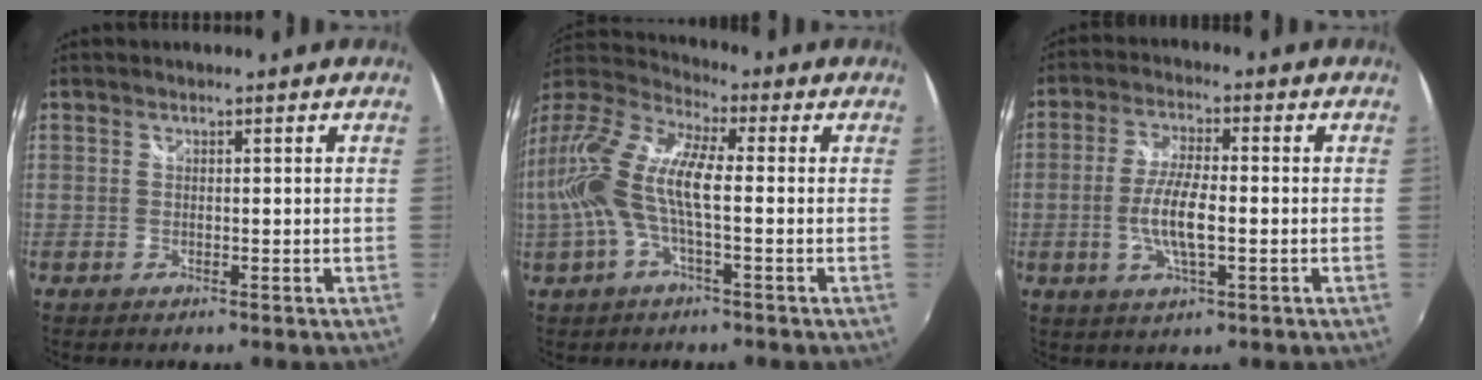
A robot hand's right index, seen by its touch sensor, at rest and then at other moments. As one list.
[{"total": 16.1, "force": [-0.4, 5.0, 15.2], "torque": [-0.289, 0.004, -0.018]}, {"total": 8.0, "force": [-1.4, 2.0, 7.6], "torque": [-0.152, -0.003, -0.027]}]